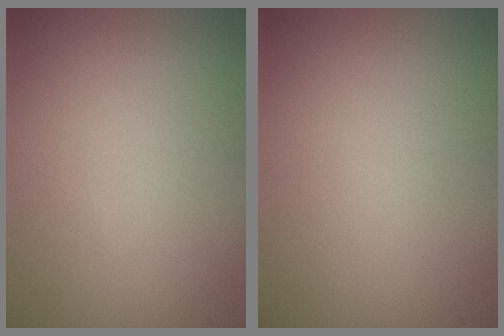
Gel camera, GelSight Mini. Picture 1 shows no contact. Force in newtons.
{"total": 0.0}